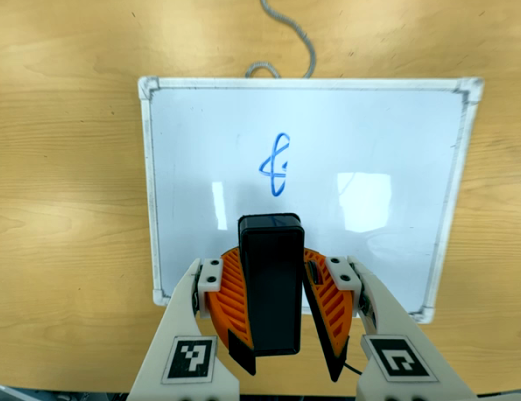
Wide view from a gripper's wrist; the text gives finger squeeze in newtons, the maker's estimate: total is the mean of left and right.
{"total": 8.9, "left": 9.4, "right": 8.5}